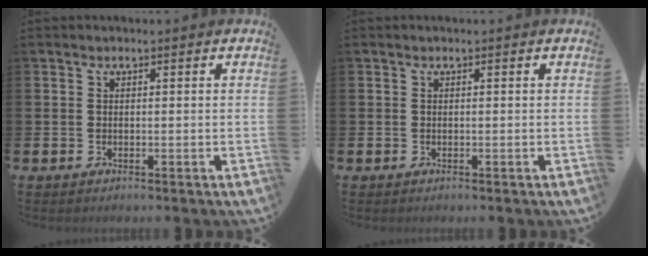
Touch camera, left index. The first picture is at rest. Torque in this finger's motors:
{"motor_torque": [0.00, 0.00, 0.00, 0.00]}